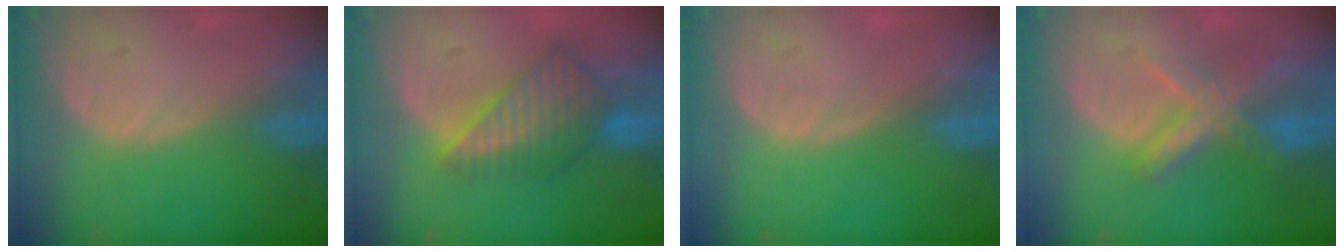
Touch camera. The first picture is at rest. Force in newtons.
{"total": 8.1, "press": 7.2, "slide": 3.8}
{"total": 0.0}
{"total": 7.3, "press": 6.1, "slide": 3.9}